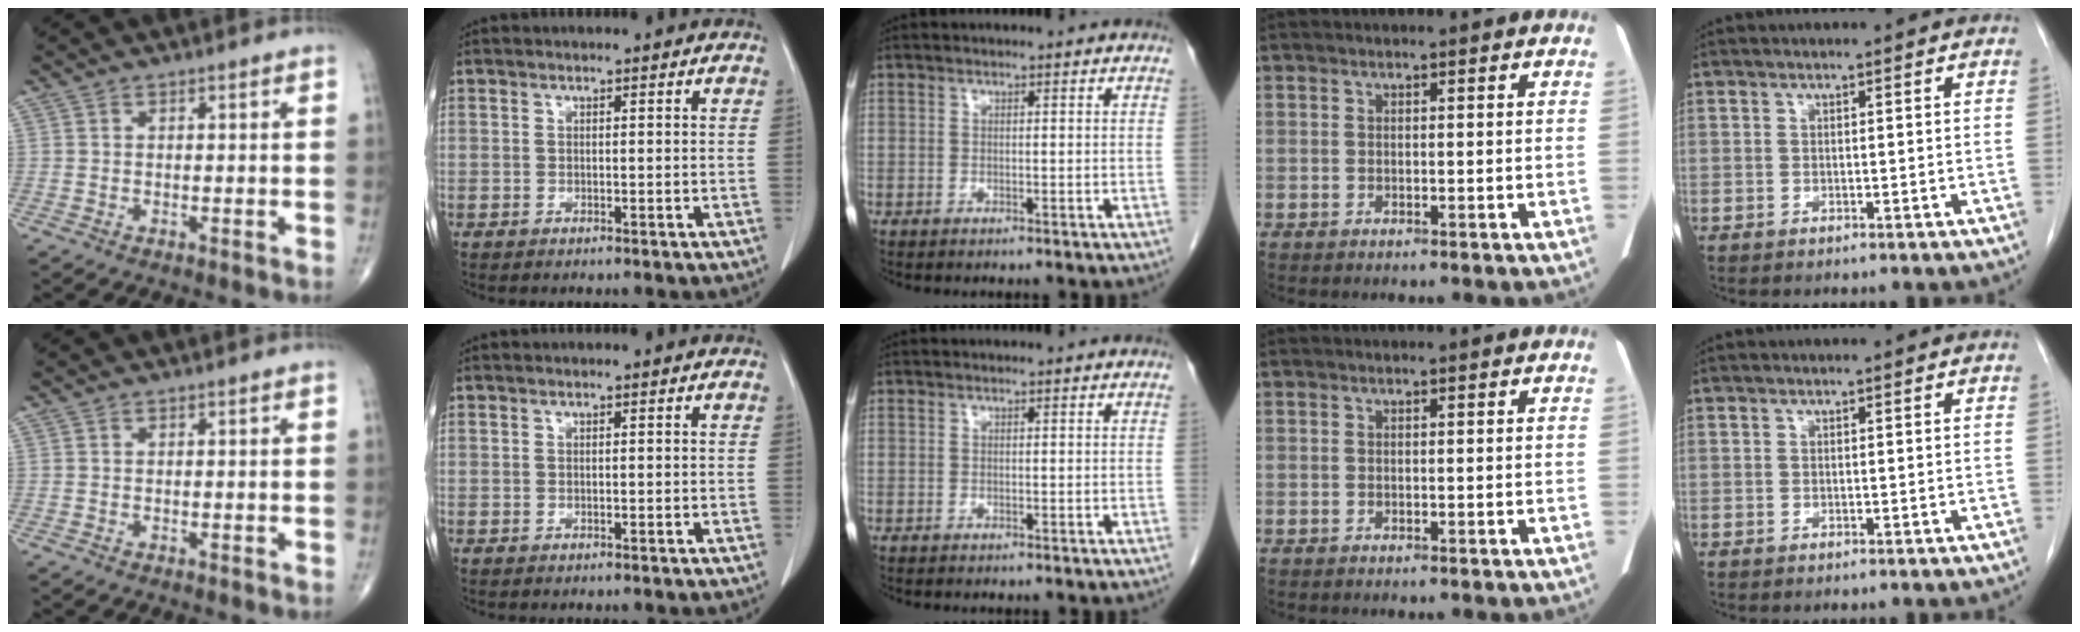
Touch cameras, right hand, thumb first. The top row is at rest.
{}